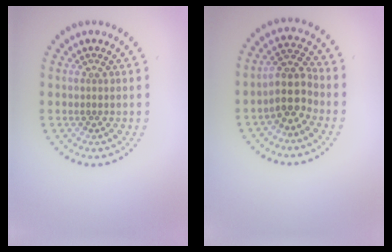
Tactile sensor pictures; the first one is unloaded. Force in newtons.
{"total": 3.5, "press": 3.0, "slide": 1.9}